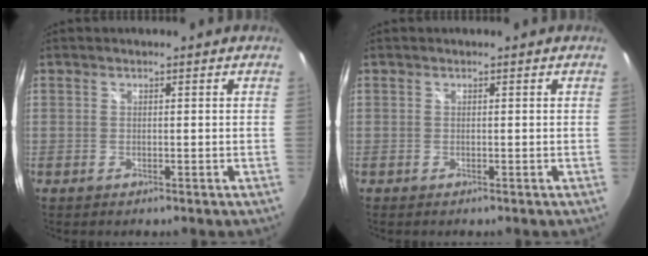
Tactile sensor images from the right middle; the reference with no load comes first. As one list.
[{"total": 0.0}]